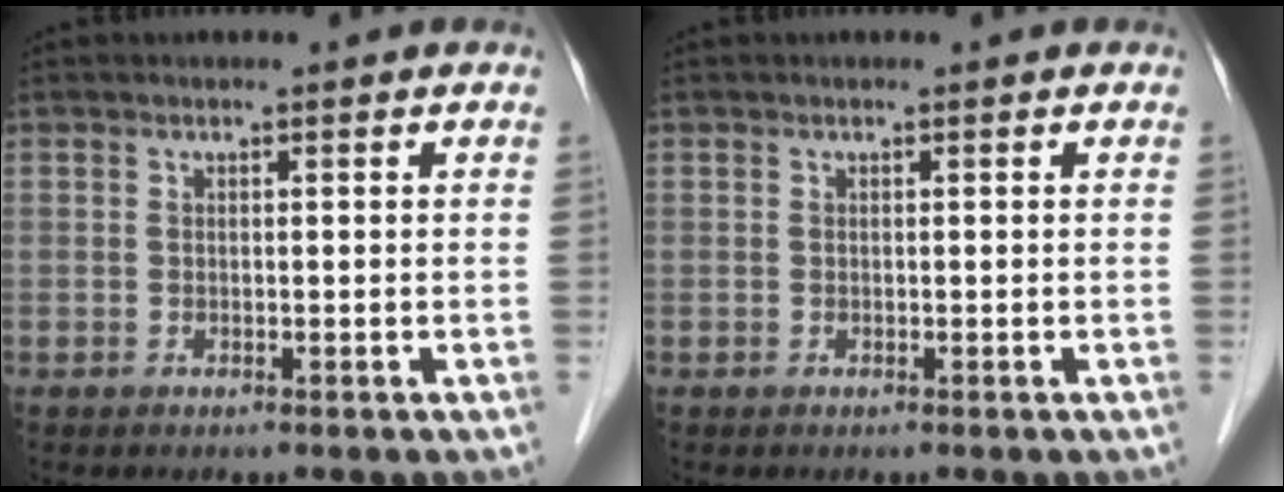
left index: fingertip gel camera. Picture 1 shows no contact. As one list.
[{"total": 0.0}]